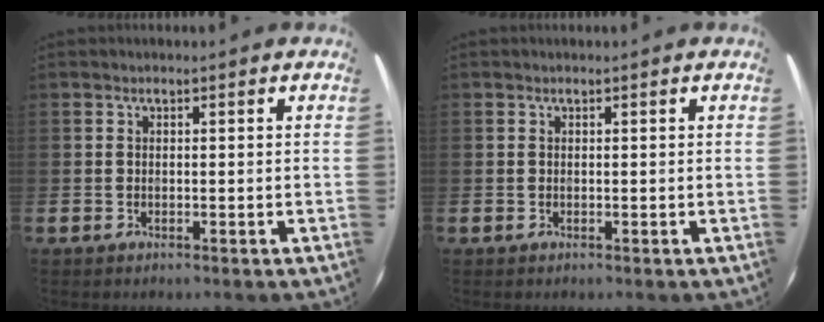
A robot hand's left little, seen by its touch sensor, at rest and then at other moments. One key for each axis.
{"total": 0.0}